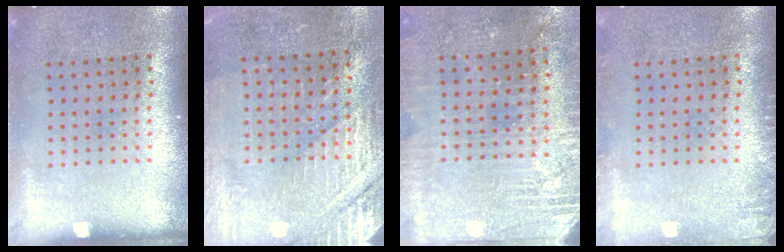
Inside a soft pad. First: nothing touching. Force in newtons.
{"total": 2.9, "press": 2.9, "slide": 0.3}
{"total": 2.8, "press": 2.7, "slide": 0.6}
{"total": 1.1, "press": 1.1, "slide": 0.2}